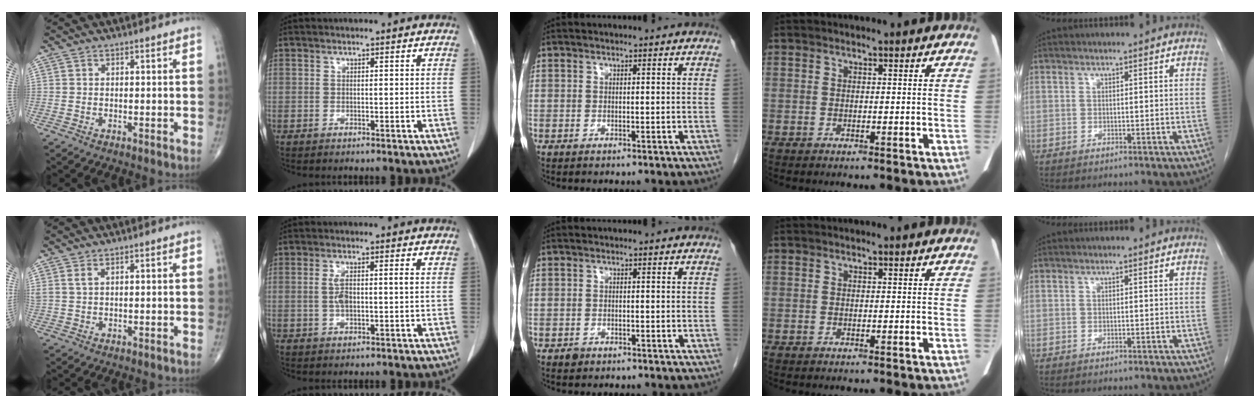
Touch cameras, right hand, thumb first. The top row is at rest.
{"thumb": {"total": 1.5, "force": [0.9, 0.5, 1.1], "torque": [-0.028, 0.007, 0.027]}, "index": {"total": 4.1, "force": [0.1, 1.1, 4.0], "torque": [-0.085, 0.007, 0.002]}, "middle": {"total": 1.0, "force": [-0.7, 0.7, 0.2], "torque": [-0.003, 0.002, -0.010]}}